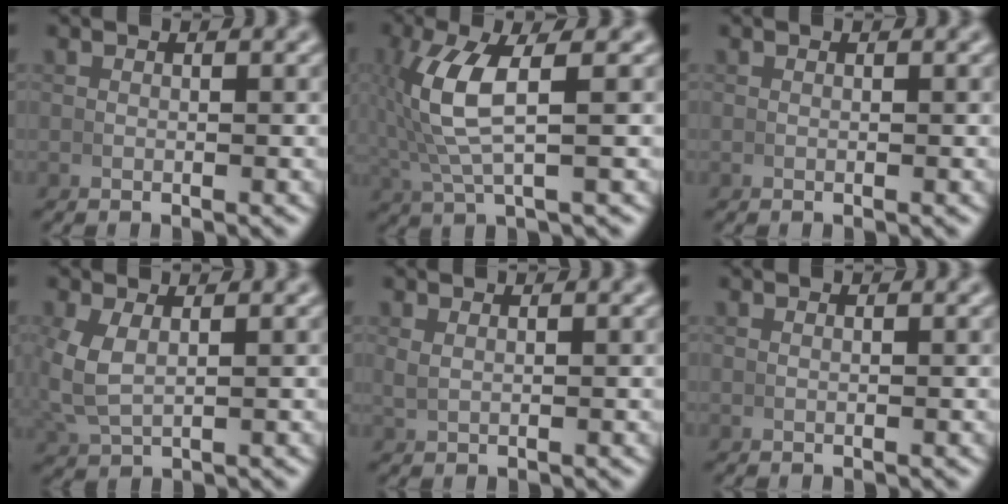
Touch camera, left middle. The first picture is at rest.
{"total": 5.8, "force": [0.8, 1.8, 5.5], "torque": [-0.125, 0.006, 0.021]}
{"total": 0.0}
{"total": 3.3, "force": [0.6, 2.2, 2.4], "torque": [-0.075, -0.008, 0.023]}
{"total": 0.8, "force": [0.6, 0.1, 0.5], "torque": [-0.010, 0.003, 0.018]}
{"total": 0.0}